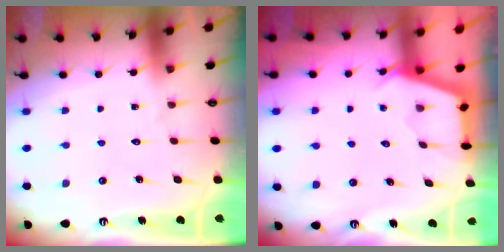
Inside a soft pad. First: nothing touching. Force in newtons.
{"total": 2.7, "press": 2.7, "slide": 0.4}